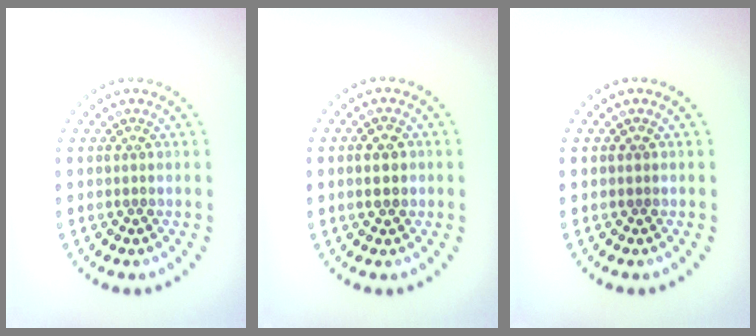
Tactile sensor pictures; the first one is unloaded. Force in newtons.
{"total": 2.7, "press": 2.7, "slide": 0.1}
{"total": 0.5, "press": 0.5, "slide": 0.1}